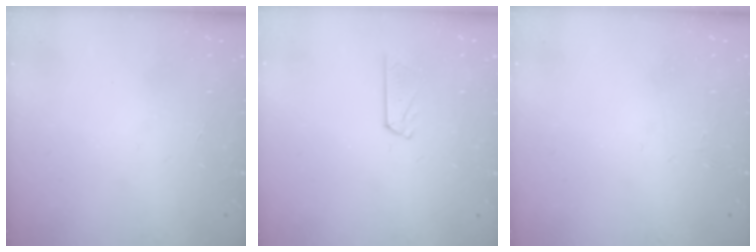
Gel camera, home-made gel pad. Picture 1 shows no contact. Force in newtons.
{"total": 5.2, "press": 5.2, "slide": 0.3}
{"total": 1.6, "press": 1.6, "slide": 0.2}